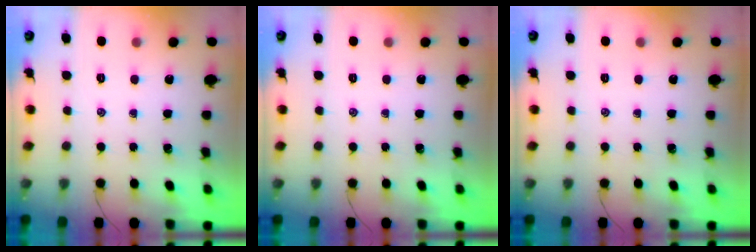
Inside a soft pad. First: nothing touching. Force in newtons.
{"total": 0.0}
{"total": 0.0}